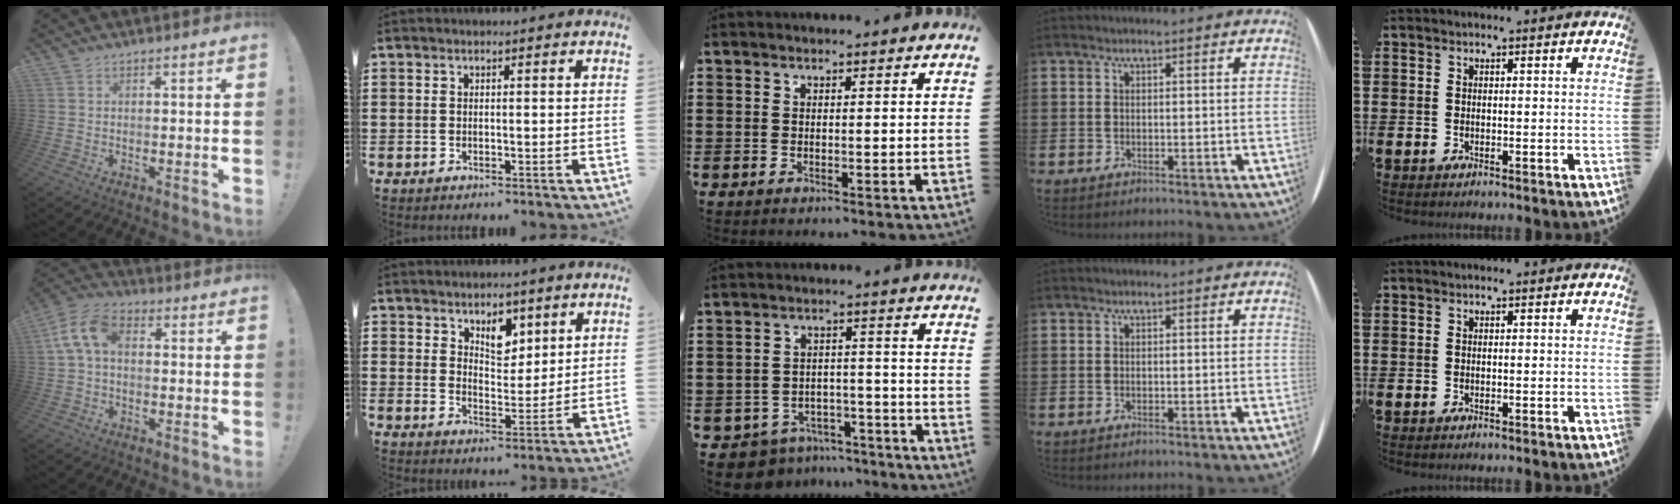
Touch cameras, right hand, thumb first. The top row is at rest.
{"thumb": {"total": 9.6, "force": [1.6, 5.6, 7.7], "torque": [-0.162, 0.006, 0.034]}, "index": {"total": 5.7, "force": [3.6, 3.4, 2.7], "torque": [-0.045, 0.000, 0.062]}, "middle": {"total": 6.5, "force": [-6.3, 1.6, 0.7], "torque": [-0.028, 0.014, -0.129]}}